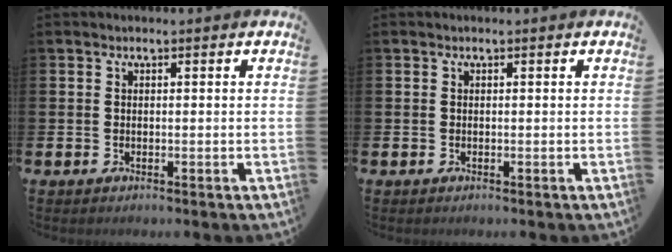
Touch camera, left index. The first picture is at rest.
{"total": 0.0}